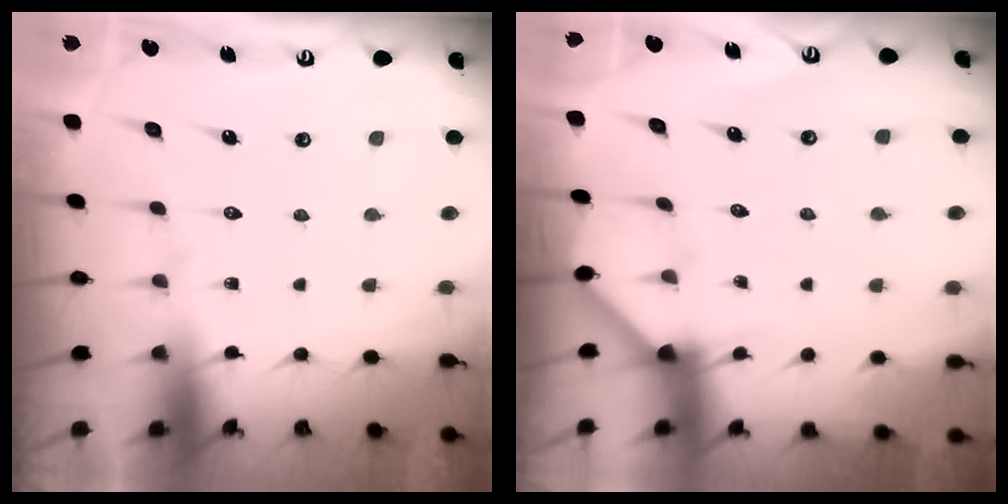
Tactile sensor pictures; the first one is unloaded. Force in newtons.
{"total": 2.6, "press": 2.6, "slide": 0.2}